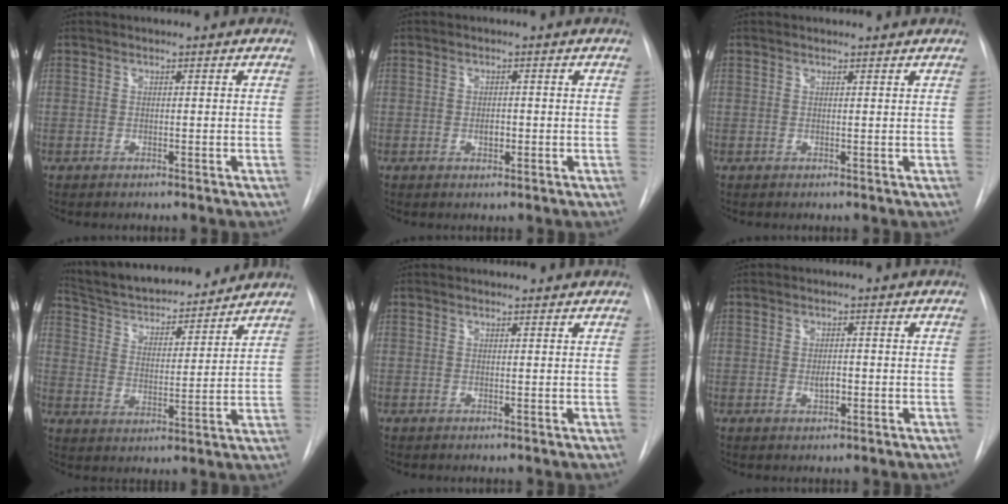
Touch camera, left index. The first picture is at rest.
{"total": 1.4, "force": [-0.5, 0.8, 1.1], "torque": [-0.018, -0.003, -0.007]}
{"total": 1.6, "force": [1.6, 0.3, 0.2], "torque": [-0.009, 0.005, 0.018]}
{"total": 17.9, "force": [16.4, 3.7, 6.2], "torque": [-0.101, 0.006, 0.255]}
{"total": 1.9, "force": [1.8, 0.4, 0.3], "torque": [-0.009, 0.004, 0.019]}
{"total": 1.7, "force": [-0.6, 0.6, 1.5], "torque": [-0.029, -0.005, -0.008]}